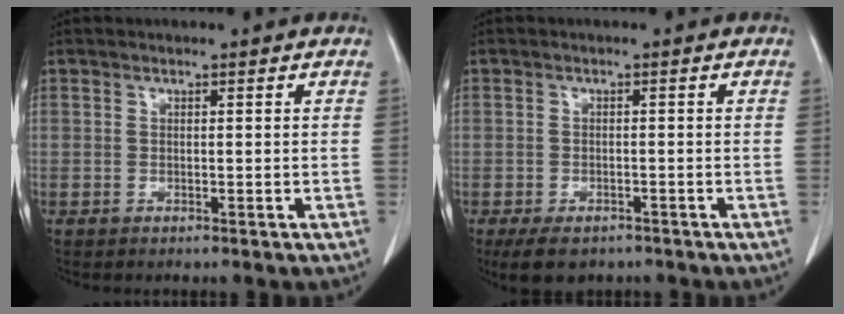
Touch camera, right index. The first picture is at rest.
{"total": 5.5, "force": [-4.0, 3.0, 2.3], "torque": [-0.037, -0.005, -0.058]}